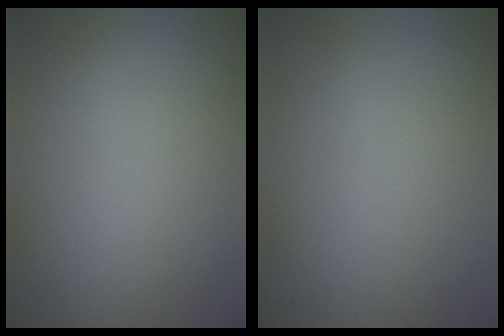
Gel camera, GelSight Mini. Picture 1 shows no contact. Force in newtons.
{"total": 0.0}